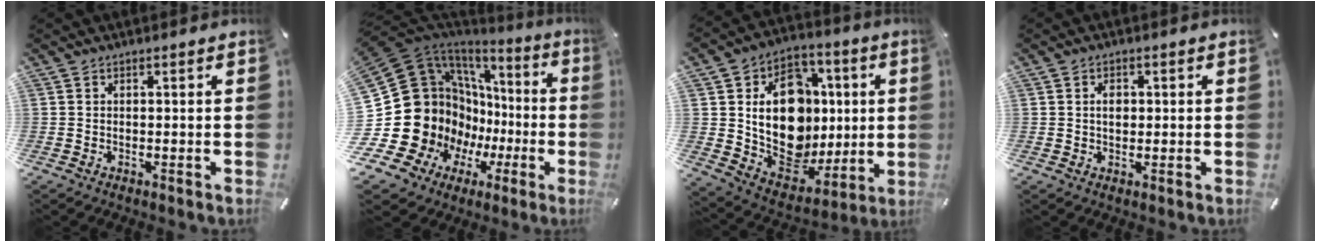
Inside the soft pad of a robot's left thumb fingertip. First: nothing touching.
{"total": 23.9, "force": [0.9, 18.8, 14.8], "torque": [-0.271, -0.070, 0.084]}
{"total": 20.3, "force": [2.2, 15.7, 12.8], "torque": [-0.230, -0.015, 0.045]}
{"total": 2.9, "force": [0.4, 2.0, 2.0], "torque": [-0.027, -0.001, 0.002]}